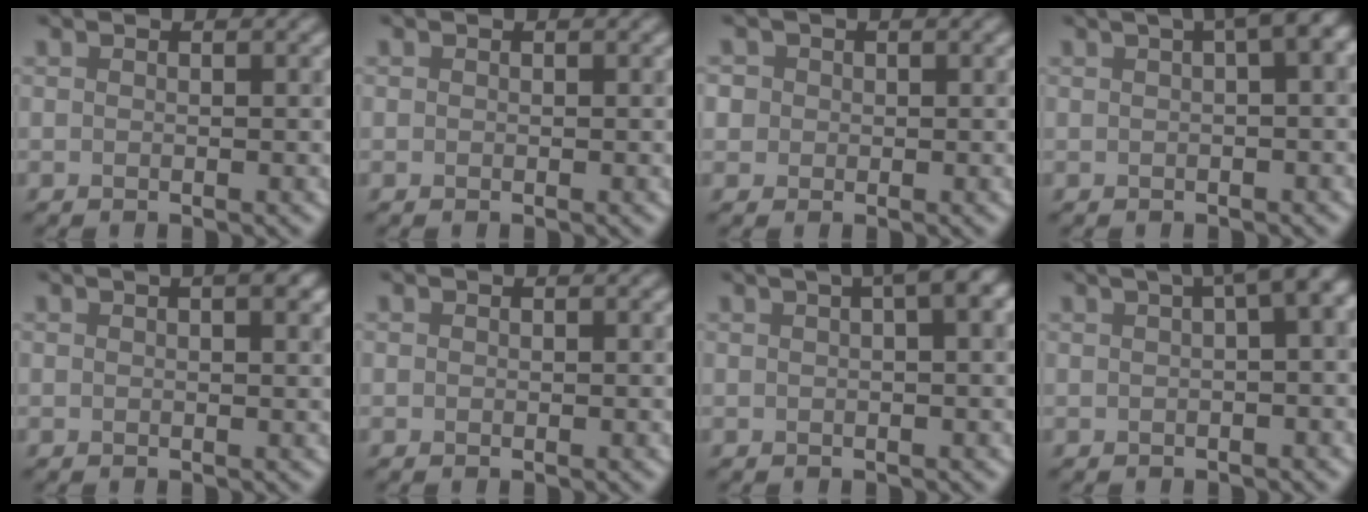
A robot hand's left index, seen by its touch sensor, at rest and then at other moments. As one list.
[{"total": 0.0}, {"total": 2.4, "force": [0.7, 2.2, 0.6], "torque": [0.005, 0.017, -0.005]}, {"total": 4.8, "force": [1.7, 1.3, 4.3], "torque": [-0.037, 0.026, 0.019]}, {"total": 2.6, "force": [1.2, 1.1, 2.0], "torque": [-0.014, 0.009, 0.006]}, {"total": 0.0}, {"total": 4.3, "force": [1.6, 1.0, 3.8], "torque": [-0.040, 0.020, 0.017]}, {"total": 6.6, "force": [2.0, 2.3, 5.9], "torque": [-0.040, 0.032, 0.026]}]